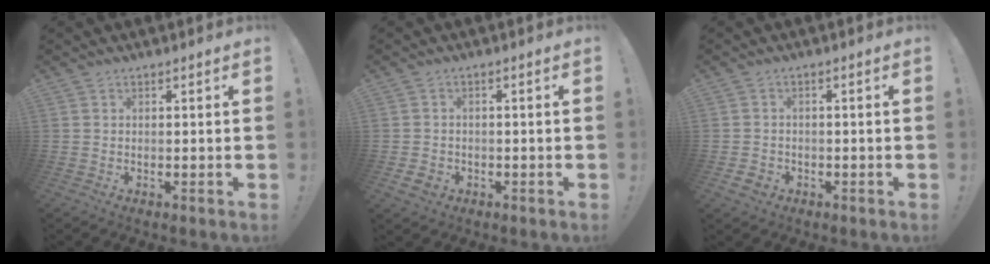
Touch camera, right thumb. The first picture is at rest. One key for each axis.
{"total": 3.8, "fx": -1.6, "fy": 2.9, "fz": 1.8, "tx": -0.031, "ty": 0.000, "tz": -0.030}
{"total": 3.3, "fx": -1.7, "fy": 2.4, "fz": 1.4, "tx": -0.025, "ty": 0.003, "tz": -0.029}